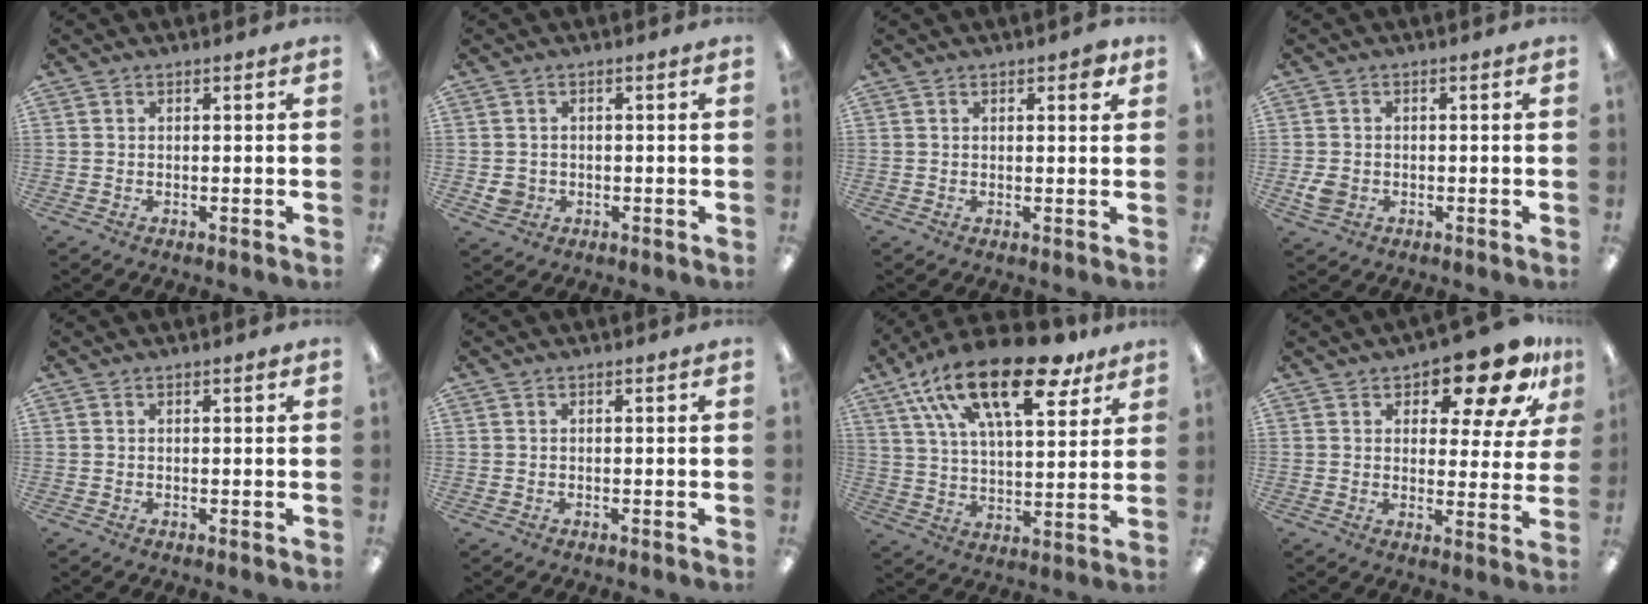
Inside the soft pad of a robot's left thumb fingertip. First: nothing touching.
{"total": 3.0, "force": [-0.6, 2.8, 1.1], "torque": [-0.010, 0.001, -0.011]}
{"total": 2.7, "force": [1.5, 0.9, 2.1], "torque": [-0.028, -0.003, 0.021]}
{"total": 3.5, "force": [-0.9, 2.8, 1.9], "torque": [-0.030, 0.000, -0.018]}
{"total": 0.8, "force": [0.5, 0.2, 0.7], "torque": [-0.014, 0.003, 0.007]}
{"total": 0.0}
{"total": 23.5, "force": [14.4, 9.3, 16.0], "torque": [-0.280, -0.067, 0.243]}
{"total": 15.3, "force": [10.2, 6.1, 9.6], "torque": [-0.133, -0.055, 0.168]}